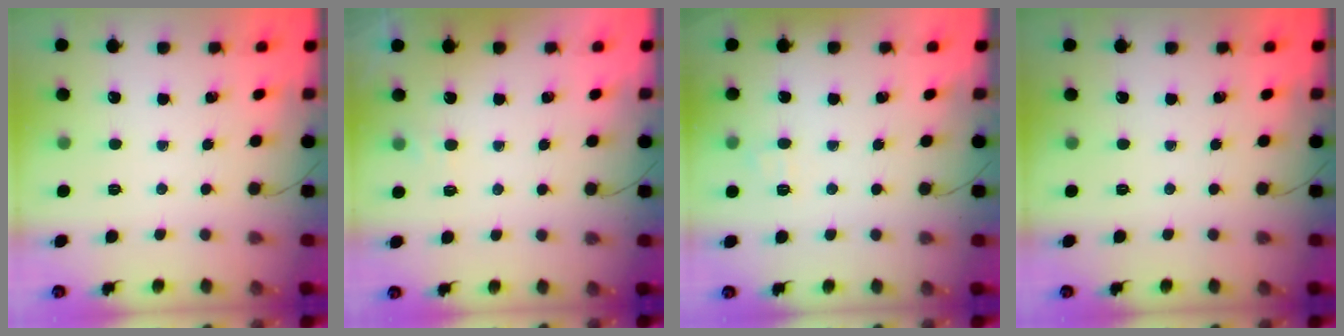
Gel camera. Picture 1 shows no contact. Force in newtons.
{"total": 3.7, "press": 3.5, "slide": 1.1}
{"total": 5.7, "press": 5.4, "slide": 1.6}
{"total": 0.0}